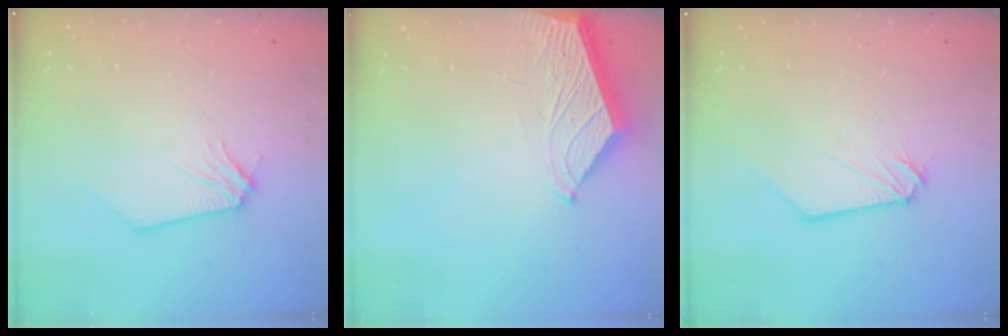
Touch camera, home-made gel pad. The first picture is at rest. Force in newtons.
{"total": 3.8, "press": 3.8, "slide": 0.4}
{"total": 0.9, "press": 0.9, "slide": 0.2}